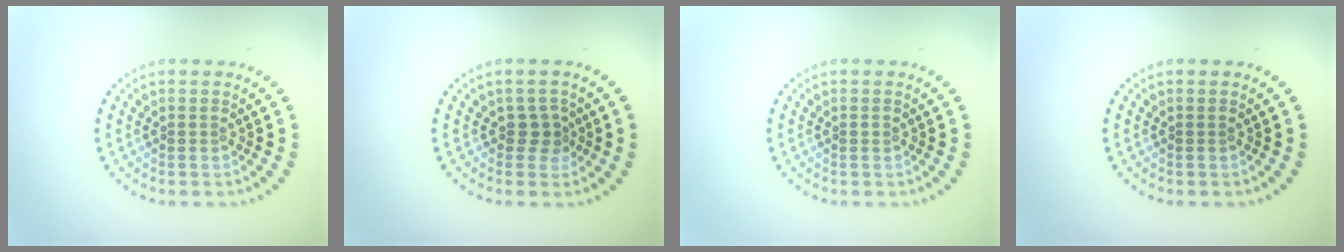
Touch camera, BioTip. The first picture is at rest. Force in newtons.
{"total": 1.6, "press": 1.3, "slide": 0.9}
{"total": 0.5, "press": 0.5, "slide": 0.2}
{"total": 0.0}